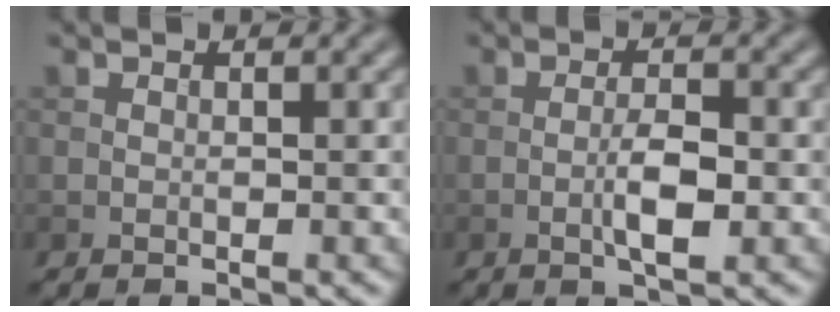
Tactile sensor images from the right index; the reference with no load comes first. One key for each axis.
{"total": 3.1, "fx": -0.8, "fy": 0.8, "fz": 2.9, "tx": -0.055, "ty": 0.001, "tz": -0.017}